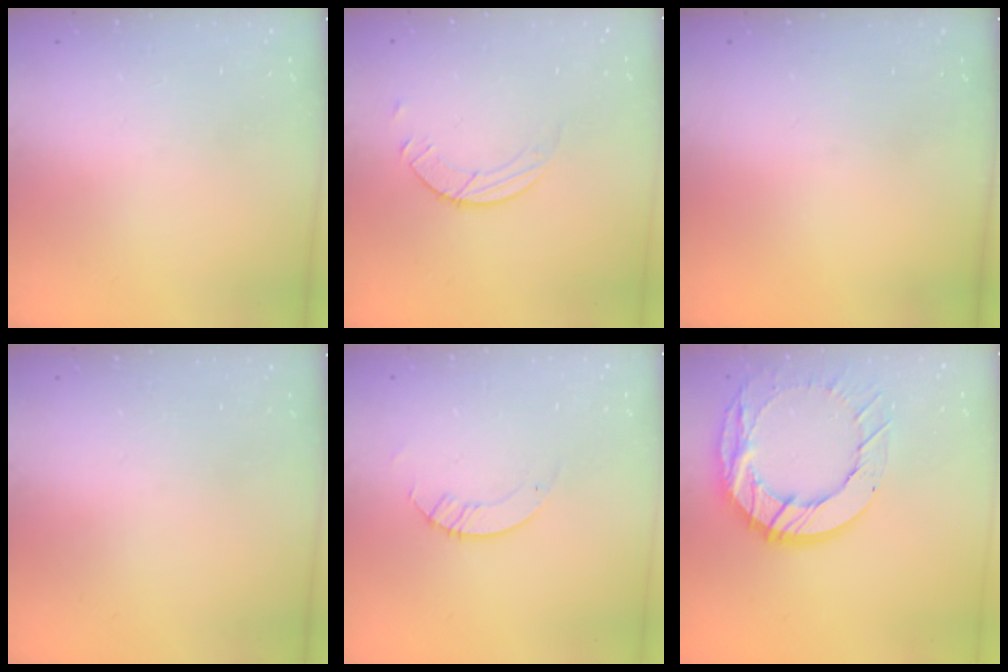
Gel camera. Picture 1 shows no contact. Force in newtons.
{"total": 2.6, "press": 2.6, "slide": 0.3}
{"total": 0.0}
{"total": 0.0}
{"total": 3.2, "press": 3.2, "slide": 0.3}
{"total": 16.6, "press": 16.6, "slide": 1.5}